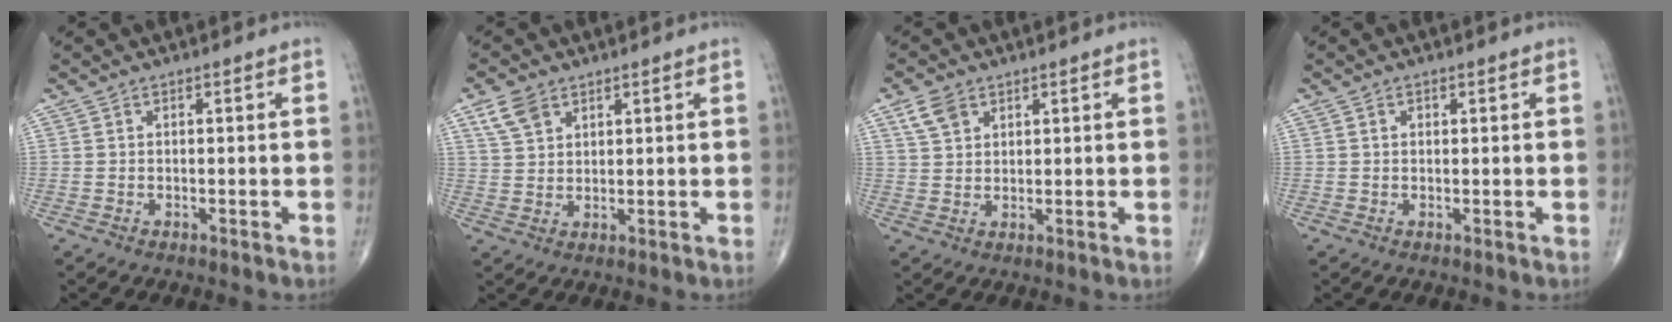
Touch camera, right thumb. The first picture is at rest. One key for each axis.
{"total": 5.3, "fx": 3.1, "fy": 3.4, "fz": 2.7, "tx": -0.044, "ty": -0.006, "tz": 0.064}
{"total": 4.6, "fx": 2.5, "fy": 3.0, "fz": 2.3, "tx": -0.039, "ty": -0.003, "tz": 0.054}
{"total": 0.9, "fx": 0.4, "fy": 0.7, "fz": 0.6, "tx": -0.008, "ty": 0.000, "tz": 0.006}